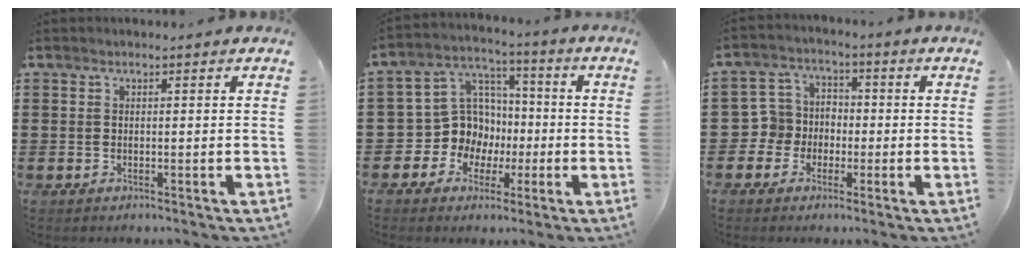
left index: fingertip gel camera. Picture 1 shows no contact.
{"total": 9.8, "force": [-1.2, 9.4, 2.7], "torque": [-0.099, 0.005, -0.017]}
{"total": 5.3, "force": [-1.9, 4.9, 0.8], "torque": [-0.050, 0.010, -0.043]}